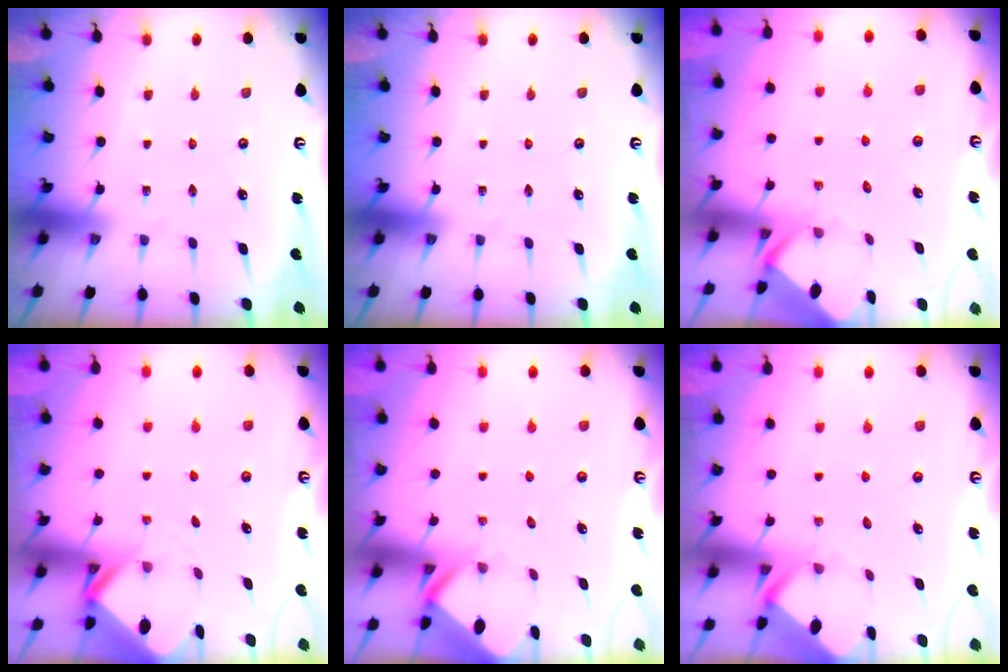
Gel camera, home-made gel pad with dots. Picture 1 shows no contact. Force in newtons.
{"total": 0.0}
{"total": 3.4, "press": 3.4, "slide": 0.1}
{"total": 2.7, "press": 2.7, "slide": 0.2}
{"total": 2.9, "press": 2.9, "slide": 0.2}
{"total": 3.0, "press": 3.0, "slide": 0.1}